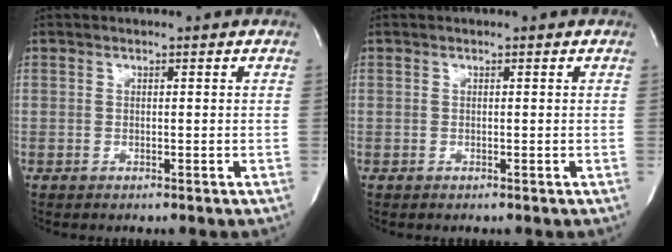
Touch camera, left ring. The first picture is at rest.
{"total": 0.0}